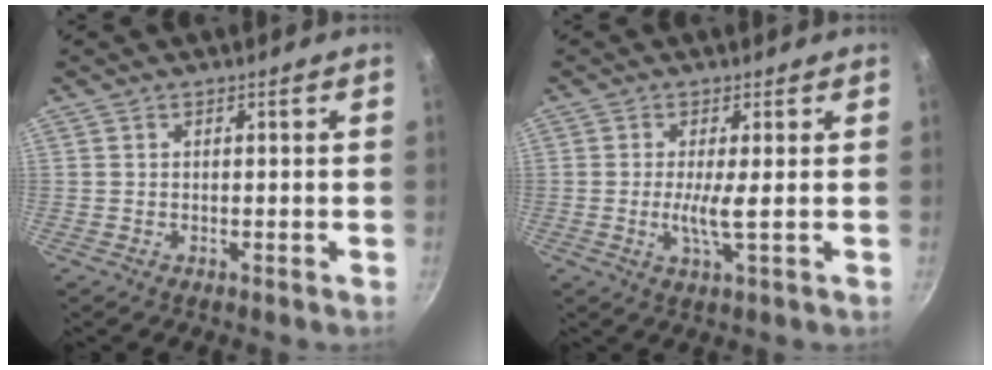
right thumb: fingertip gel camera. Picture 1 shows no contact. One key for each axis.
{"total": 3.9, "fx": -0.1, "fy": 0.1, "fz": 3.9, "tx": -0.085, "ty": -0.009, "tz": -0.004}